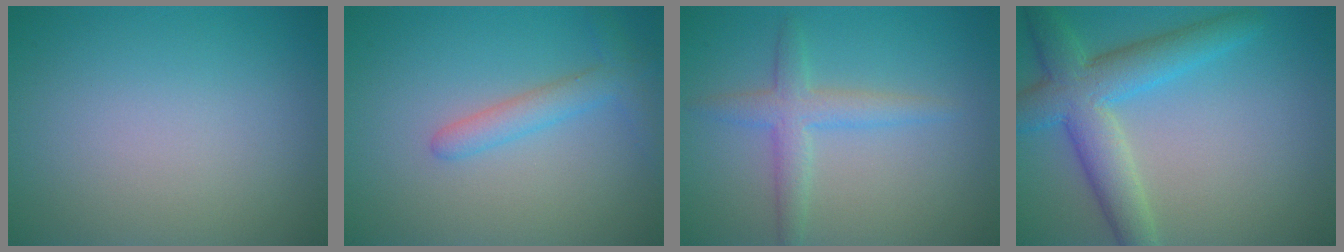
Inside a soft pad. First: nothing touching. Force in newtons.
{"total": 2.4, "press": 2.4, "slide": 0.1}
{"total": 2.9, "press": 2.9, "slide": 0.1}
{"total": 6.3, "press": 6.3, "slide": 0.2}